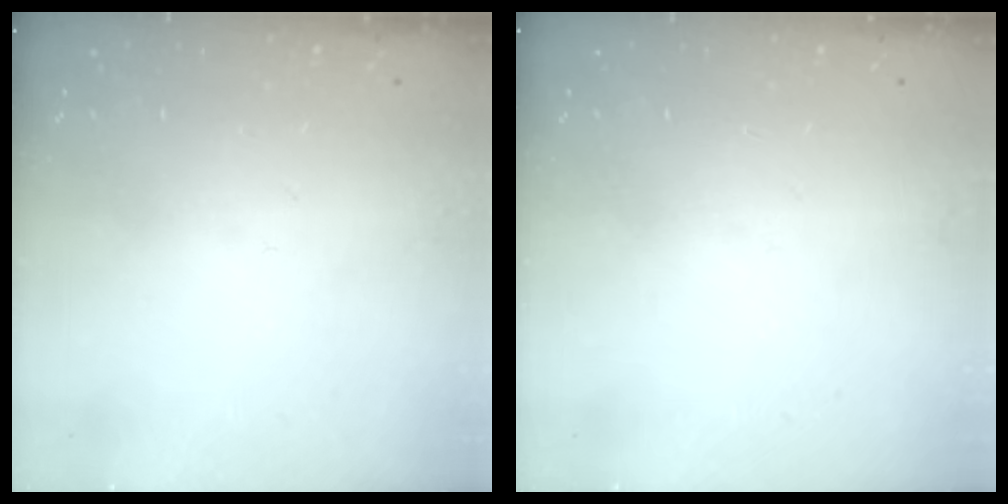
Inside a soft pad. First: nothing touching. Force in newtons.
{"total": 0.0}